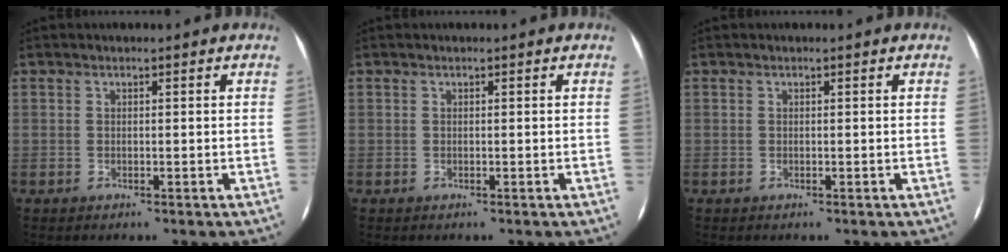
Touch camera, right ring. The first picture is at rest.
{"total": 0.0}
{"total": 0.0}